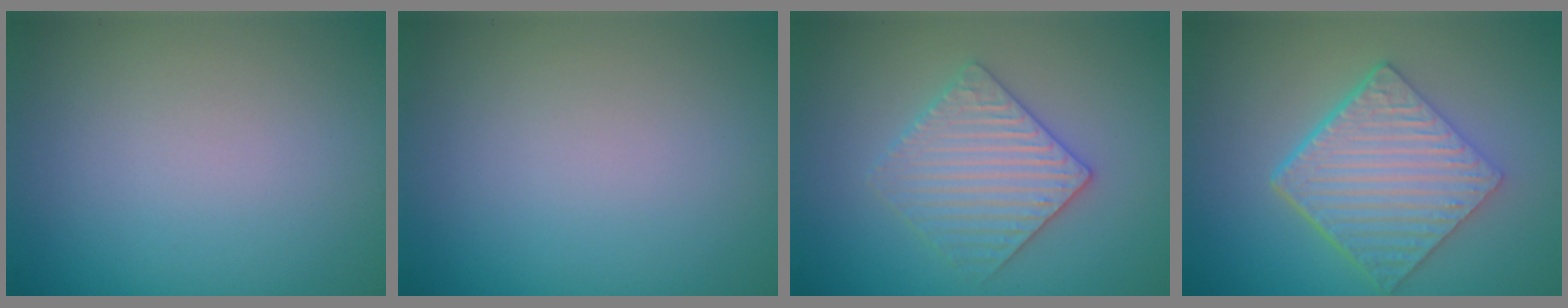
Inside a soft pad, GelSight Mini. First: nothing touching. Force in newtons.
{"total": 0.0}
{"total": 3.4, "press": 3.4, "slide": 0.7}
{"total": 6.6, "press": 4.6, "slide": 4.7}